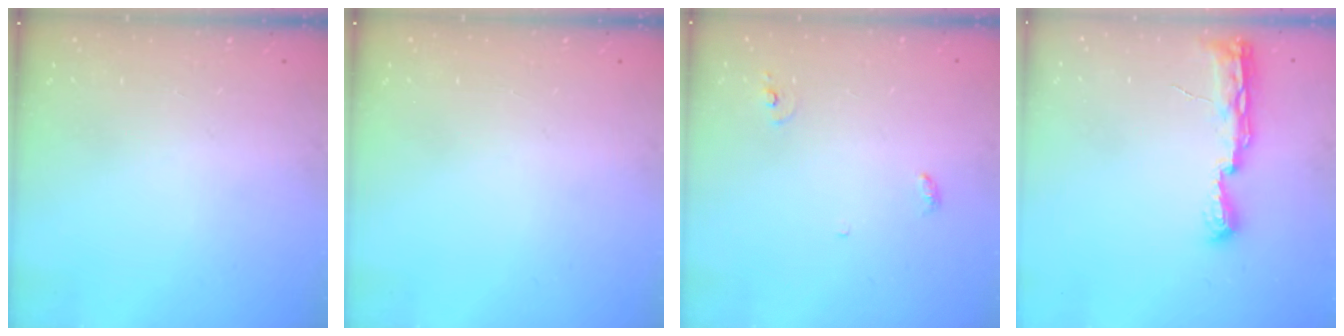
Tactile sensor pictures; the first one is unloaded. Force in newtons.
{"total": 0.0}
{"total": 3.4, "press": 3.4, "slide": 0.2}
{"total": 7.9, "press": 7.8, "slide": 0.8}